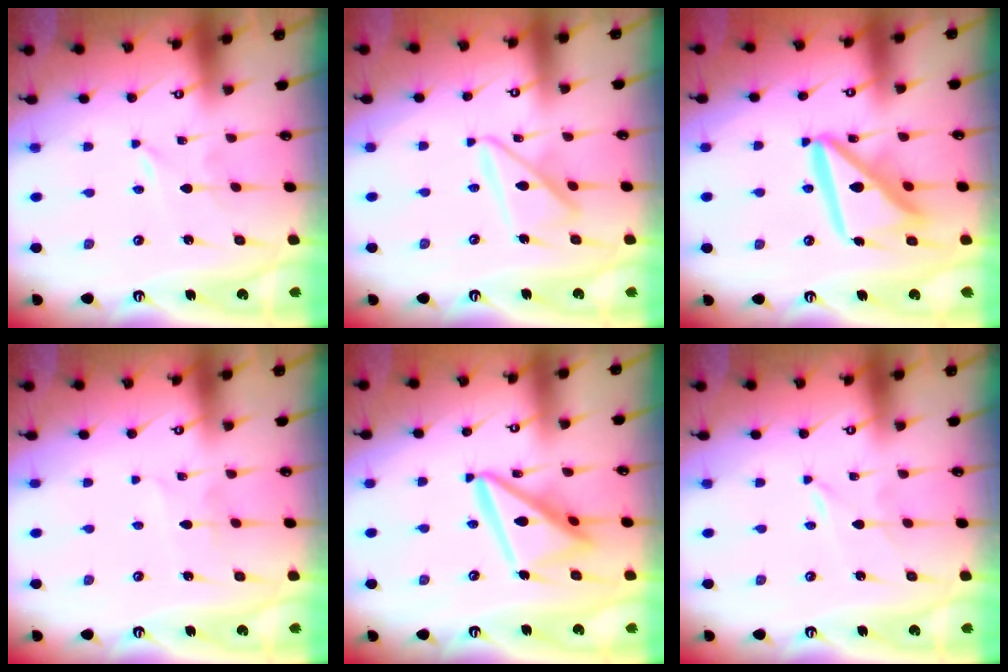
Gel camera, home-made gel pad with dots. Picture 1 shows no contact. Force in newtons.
{"total": 12.2, "press": 12.2, "slide": 1.1}
{"total": 15.9, "press": 15.8, "slide": 1.9}
{"total": 4.3, "press": 4.3, "slide": 0.4}
{"total": 14.6, "press": 14.6, "slide": 1.6}
{"total": 0.0}